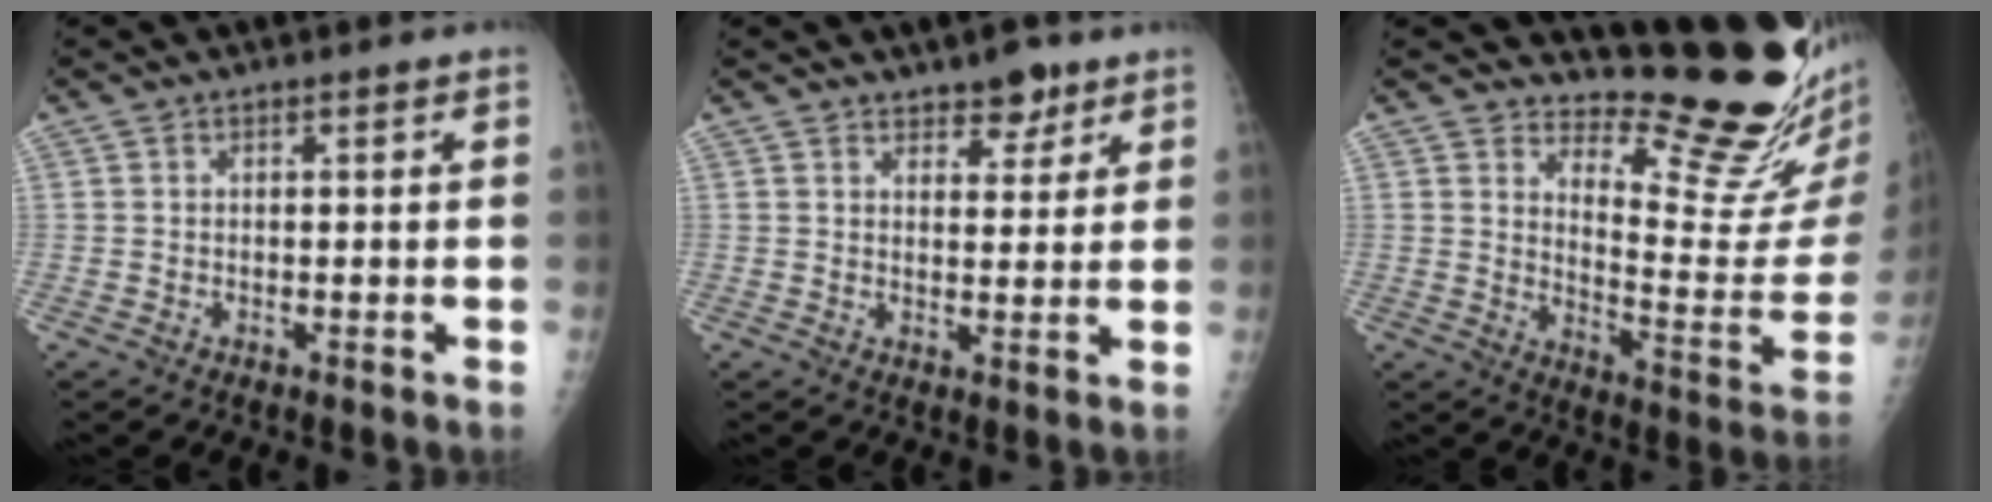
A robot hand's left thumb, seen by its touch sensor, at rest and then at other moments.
{"total": 4.7, "force": [3.4, 2.4, 2.2], "torque": [-0.004, -0.019, 0.051]}
{"total": 17.1, "force": [15.3, 2.0, 7.4], "torque": [-0.078, -0.173, 0.208]}